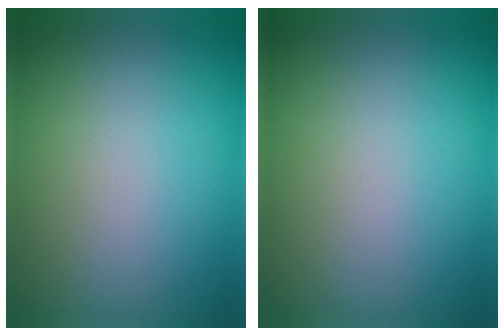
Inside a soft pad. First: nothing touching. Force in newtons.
{"total": 0.0}